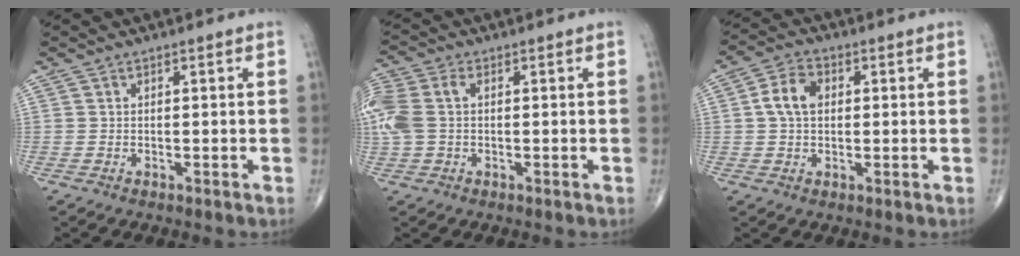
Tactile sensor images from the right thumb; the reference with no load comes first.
{"total": 9.3, "force": [0.7, 6.2, 6.9], "torque": [-0.199, 0.024, 0.017]}
{"total": 6.1, "force": [0.8, 4.2, 4.4], "torque": [-0.082, 0.014, 0.009]}